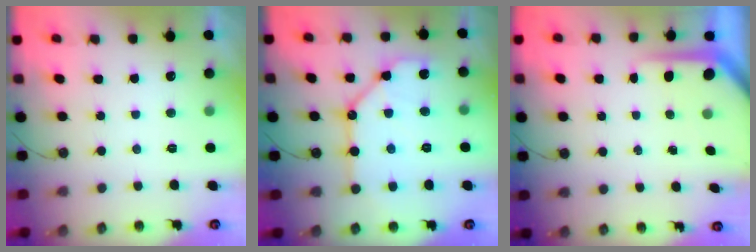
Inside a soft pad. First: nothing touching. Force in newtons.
{"total": 14.0, "press": 13.9, "slide": 1.0}
{"total": 5.5, "press": 5.5, "slide": 0.5}